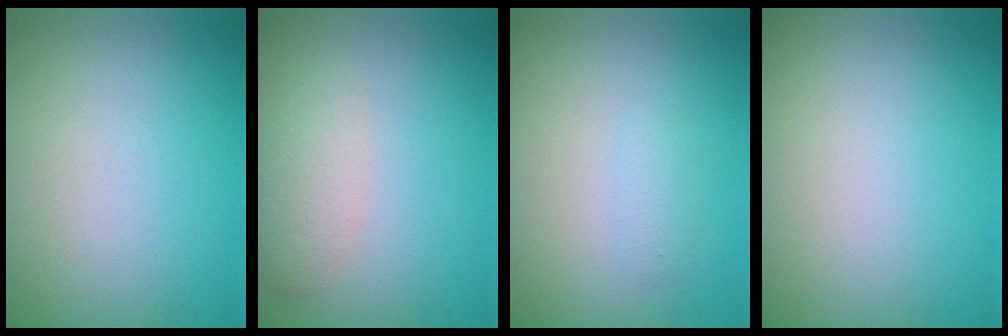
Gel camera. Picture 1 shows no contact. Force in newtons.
{"total": 2.3, "press": 2.3, "slide": 0.1}
{"total": 1.0, "press": 1.0, "slide": 0.1}
{"total": 0.0}